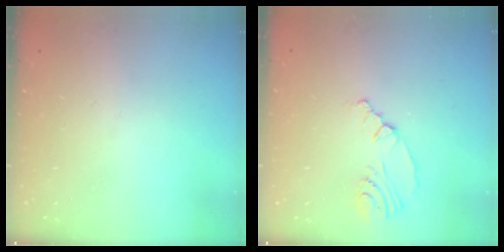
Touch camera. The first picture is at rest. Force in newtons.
{"total": 5.6, "press": 2.6, "slide": 4.9}